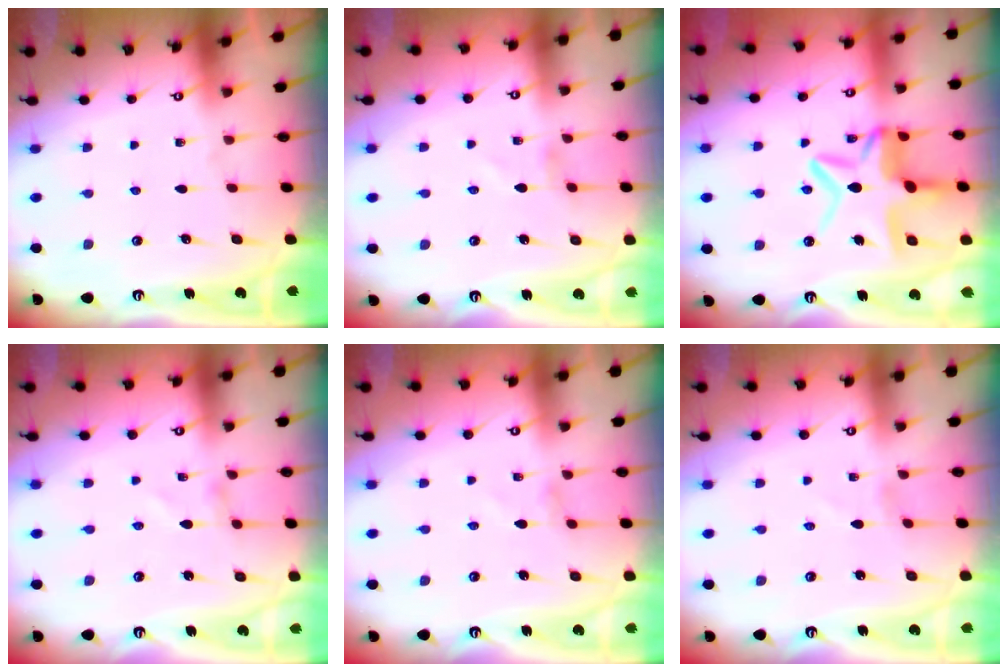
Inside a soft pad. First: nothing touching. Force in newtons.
{"total": 0.8, "press": 0.8, "slide": 0.3}
{"total": 12.4, "press": 12.4, "slide": 1.1}
{"total": 1.1, "press": 1.1, "slide": 0.1}
{"total": 0.9, "press": 0.9, "slide": 0.3}
{"total": 1.2, "press": 1.2, "slide": 0.1}